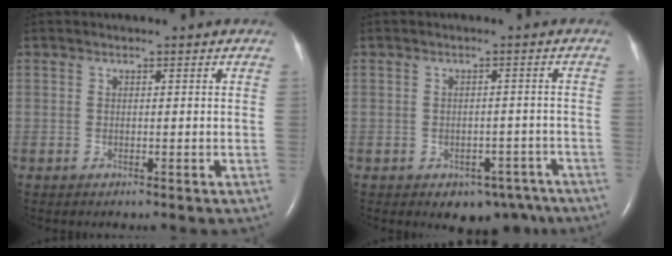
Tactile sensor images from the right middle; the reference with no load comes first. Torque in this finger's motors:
{"motor_torque": [0.04, -0.02, 0.04, 0.02]}